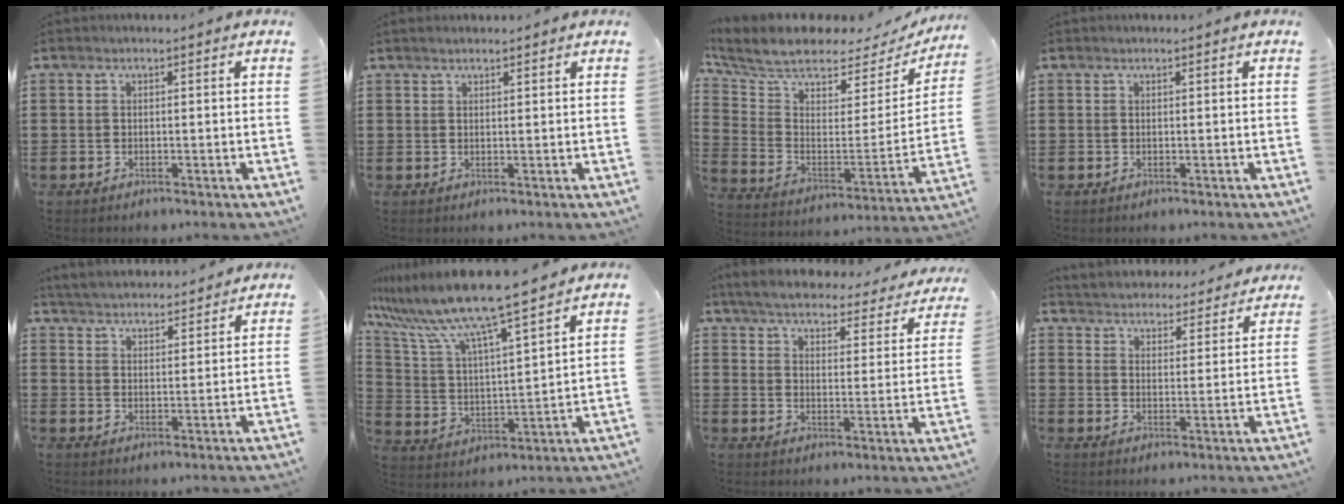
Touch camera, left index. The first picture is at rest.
{"total": 1.0, "force": [0.9, 0.1, 0.3], "torque": [-0.007, 0.000, 0.018]}
{"total": 7.2, "force": [6.1, 2.5, 3.0], "torque": [-0.092, -0.050, 0.104]}
{"total": 0.0}
{"total": 4.1, "force": [4.1, 0.1, 0.2], "torque": [-0.020, -0.024, 0.073]}
{"total": 9.9, "force": [8.7, -0.3, 4.7], "torque": [-0.131, -0.060, 0.145]}
{"total": 5.0, "force": [4.8, 0.3, 1.5], "torque": [-0.054, -0.034, 0.079]}
{"total": 4.3, "force": [4.2, -0.1, -0.5], "torque": [-0.015, -0.035, 0.071]}